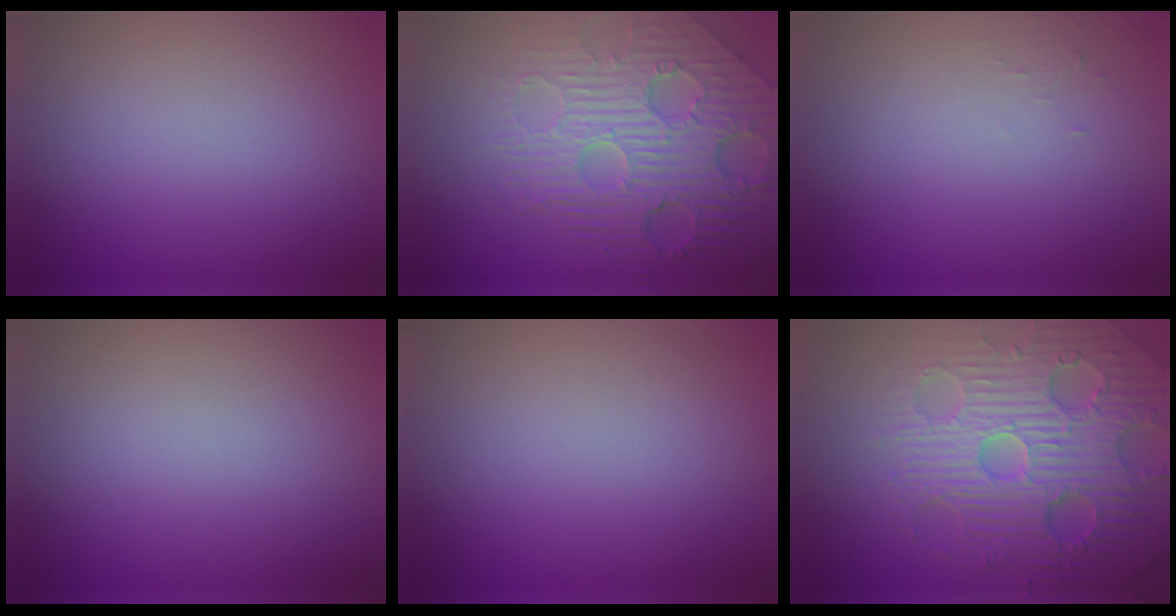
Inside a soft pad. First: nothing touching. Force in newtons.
{"total": 7.6, "press": 5.6, "slide": 5.2}
{"total": 0.6, "press": 0.6, "slide": 0.1}
{"total": 0.0}
{"total": 0.0}
{"total": 7.9, "press": 7.7, "slide": 1.6}